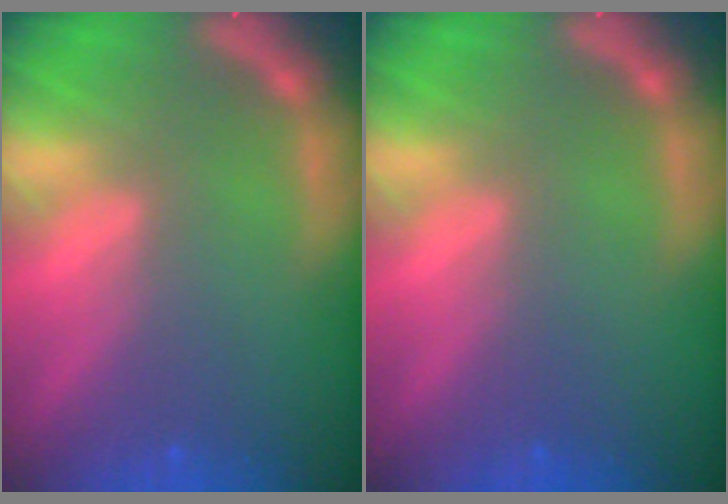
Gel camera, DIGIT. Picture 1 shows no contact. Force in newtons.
{"total": 0.0}